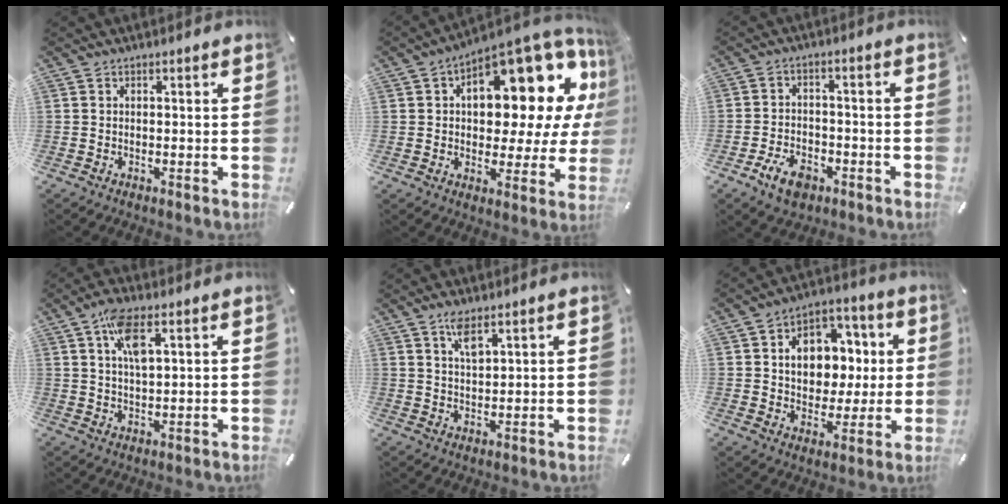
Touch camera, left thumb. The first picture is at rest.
{"total": 17.2, "force": [8.2, 8.6, 12.5], "torque": [-0.151, -0.079, 0.127]}
{"total": 6.9, "force": [-3.7, 4.5, 3.7], "torque": [-0.080, 0.017, -0.070]}
{"total": 7.5, "force": [3.4, 2.8, 6.1], "torque": [-0.120, 0.002, 0.058]}
{"total": 4.4, "force": [3.0, 1.4, 3.0], "torque": [-0.064, -0.001, 0.052]}
{"total": 11.5, "force": [1.0, 9.9, 5.8], "torque": [-0.083, 0.003, 0.023]}